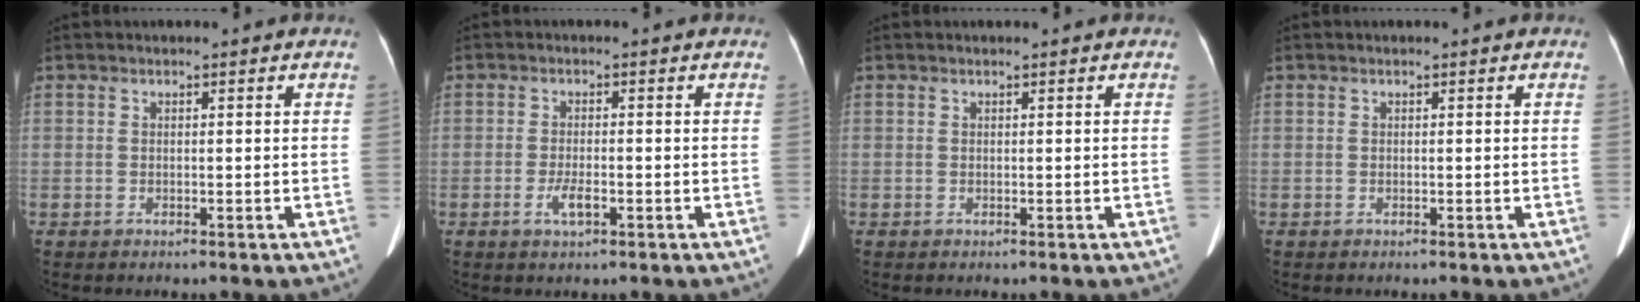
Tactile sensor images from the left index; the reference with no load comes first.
{"total": 2.6, "force": [-1.0, 0.7, 2.2], "torque": [-0.047, -0.002, -0.018]}
{"total": 0.0}
{"total": 0.0}